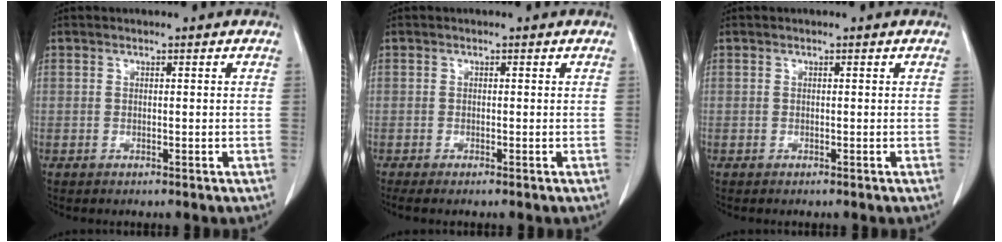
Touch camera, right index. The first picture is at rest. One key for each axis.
{"total": 1.6, "fx": -1.3, "fy": -0.1, "fz": 0.9, "tx": -0.014, "ty": -0.003, "tz": -0.020}
{"total": 0.0}